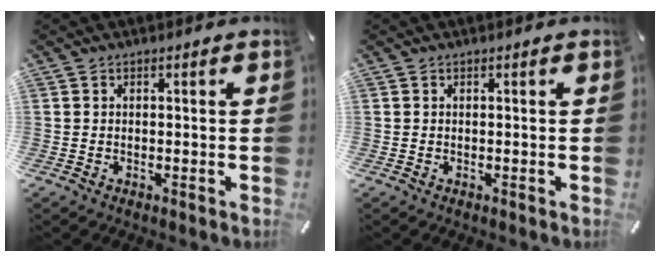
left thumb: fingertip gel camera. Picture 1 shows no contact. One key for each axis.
{"total": 0.0}